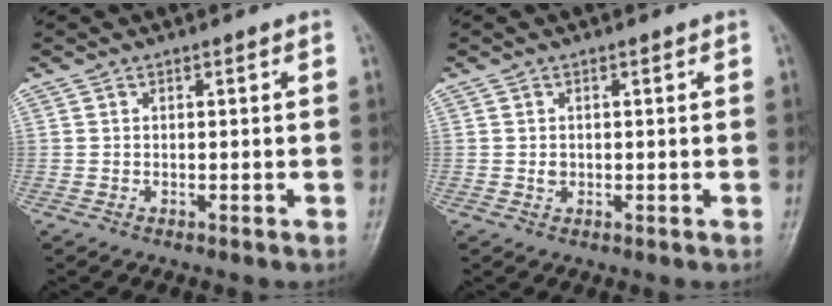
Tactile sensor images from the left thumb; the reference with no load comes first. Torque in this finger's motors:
{"motor_torque": [0.38, 0.48, 0.37, -0.04, 0.00]}